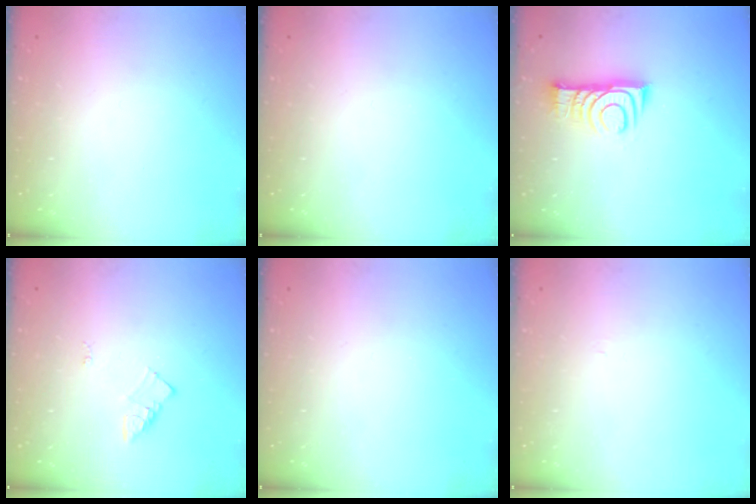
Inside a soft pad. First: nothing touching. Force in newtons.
{"total": 0.0}
{"total": 9.6, "press": 9.6, "slide": 0.1}
{"total": 4.5, "press": 4.5, "slide": 0.5}
{"total": 0.0}
{"total": 3.5, "press": 3.5, "slide": 0.4}